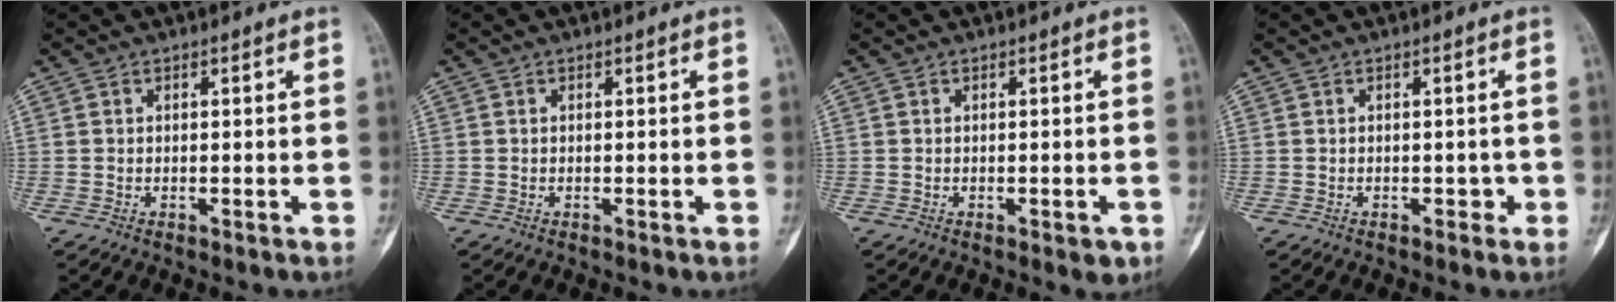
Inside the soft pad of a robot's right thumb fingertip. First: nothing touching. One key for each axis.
{"total": 0.0}
{"total": 2.1, "fx": -0.9, "fy": 0.9, "fz": 1.7, "tx": -0.015, "ty": 0.002, "tz": -0.008}
{"total": 1.3, "fx": -0.5, "fy": 1.0, "fz": 0.6, "tx": 0.002, "ty": 0.004, "tz": -0.008}